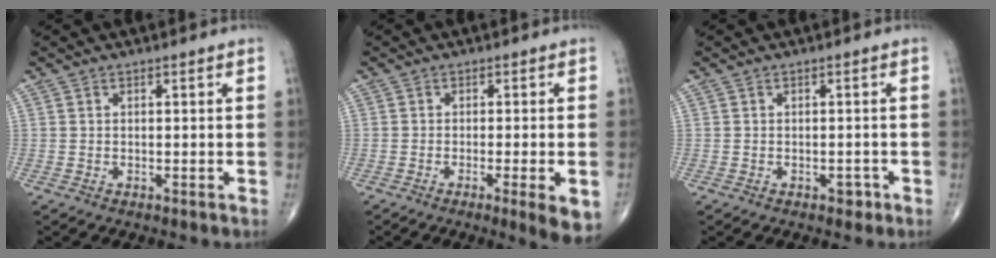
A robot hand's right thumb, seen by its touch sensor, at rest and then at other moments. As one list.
[{"total": 6.7, "force": [-2.7, 0.9, 6.0], "torque": [-0.081, -0.010, -0.038]}, {"total": 1.5, "force": [-0.8, 0.9, 0.8], "torque": [-0.005, 0.005, -0.011]}]